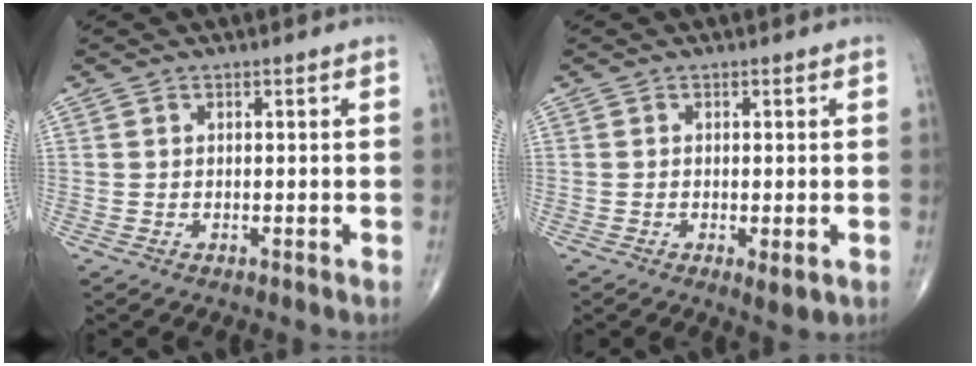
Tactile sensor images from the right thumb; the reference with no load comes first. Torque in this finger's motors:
{"motor_torque": [-0.14, 0.13, -0.19, 0.08, -0.06]}